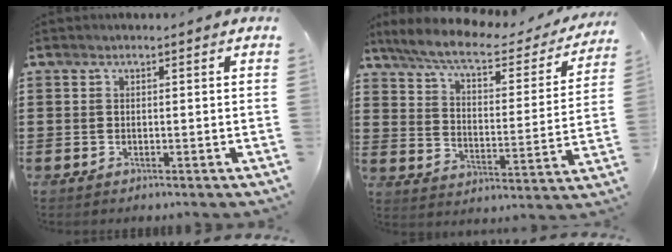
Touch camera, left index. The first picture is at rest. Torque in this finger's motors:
{"motor_torque": [1.02, -1.12, 0.42, 0.15]}